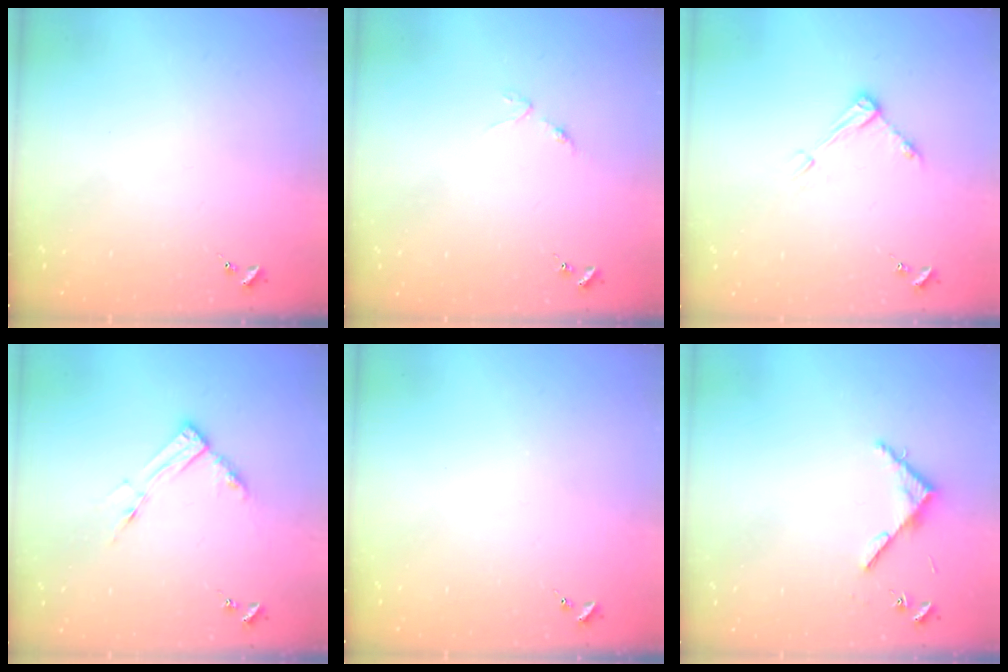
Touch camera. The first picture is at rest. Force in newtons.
{"total": 3.1, "press": 3.0, "slide": 0.4}
{"total": 6.5, "press": 6.4, "slide": 0.5}
{"total": 9.3, "press": 9.2, "slide": 1.0}
{"total": 0.0}
{"total": 4.2, "press": 4.2, "slide": 0.4}